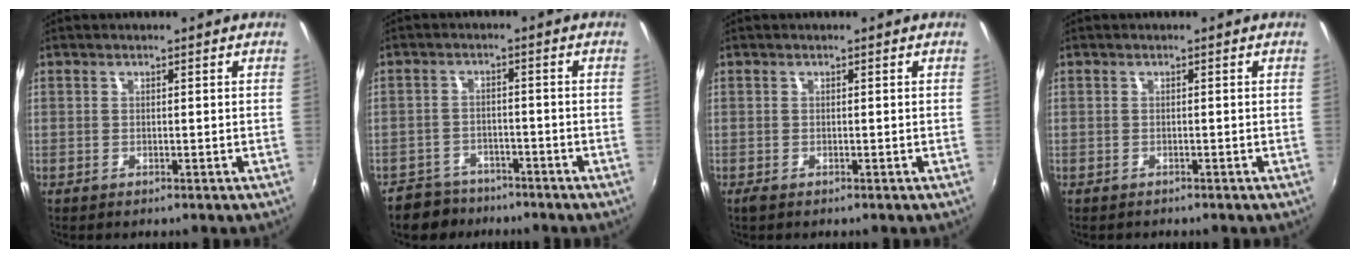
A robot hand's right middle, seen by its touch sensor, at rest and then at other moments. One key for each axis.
{"total": 6.7, "fx": -5.5, "fy": 3.8, "fz": 1.0, "tx": -0.039, "ty": 0.008, "tz": -0.088}
{"total": 0.6, "fx": -0.4, "fy": 0.3, "fz": 0.5, "tx": -0.010, "ty": -0.004, "tz": -0.007}
{"total": 0.6, "fx": -0.6, "fy": 0.2, "fz": 0.0, "tx": -0.004, "ty": 0.000, "tz": -0.007}